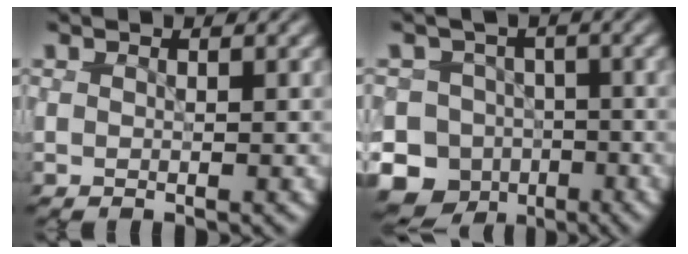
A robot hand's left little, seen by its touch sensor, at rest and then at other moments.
{"total": 11.4, "force": [-6.4, 9.1, 2.1], "torque": [-0.025, -0.019, -0.118]}